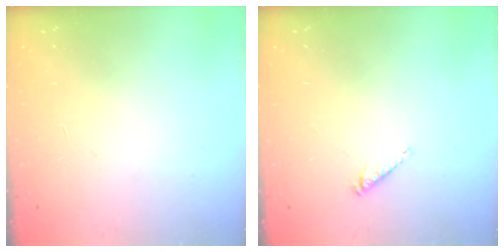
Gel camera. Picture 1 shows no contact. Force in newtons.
{"total": 3.4, "press": 3.4, "slide": 0.6}